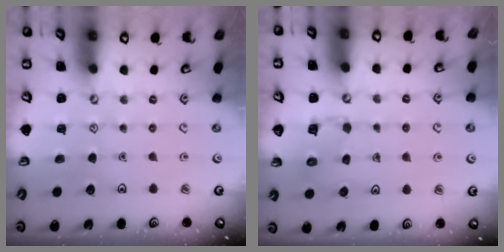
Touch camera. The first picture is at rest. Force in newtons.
{"total": 6.2, "press": 6.2, "slide": 0.3}